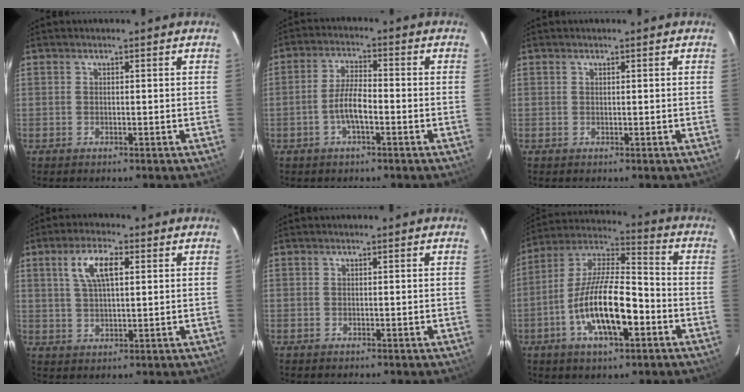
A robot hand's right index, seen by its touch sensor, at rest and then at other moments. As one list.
[{"total": 5.3, "force": [-2.0, 1.4, 4.7], "torque": [-0.097, 0.008, -0.038]}, {"total": 0.0}, {"total": 7.1, "force": [2.6, 2.6, 6.1], "torque": [-0.118, 0.011, 0.050]}, {"total": 0.0}, {"total": 16.3, "force": [-5.7, 5.4, 14.3], "torque": [-0.275, -0.001, -0.104]}]